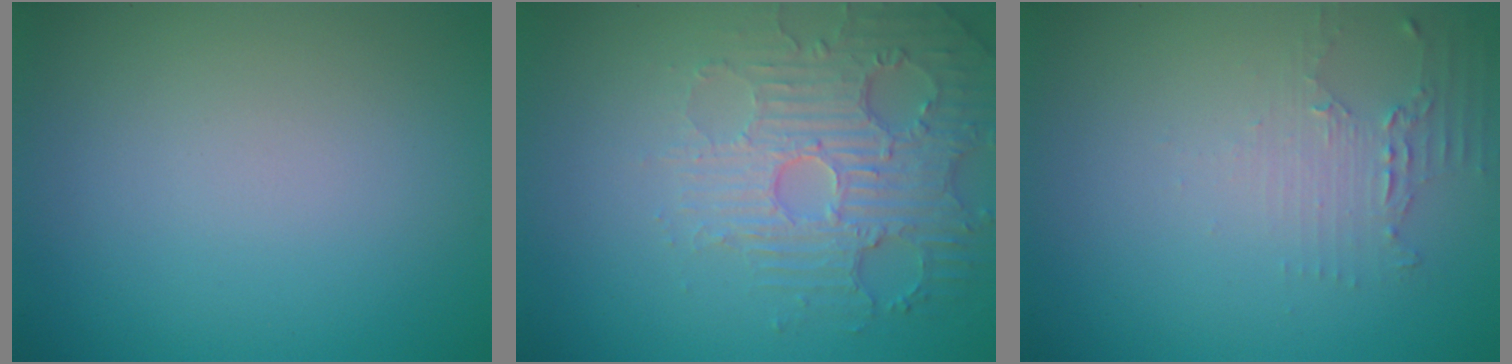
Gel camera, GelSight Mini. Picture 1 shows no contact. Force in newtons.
{"total": 5.2, "press": 3.8, "slide": 3.6}
{"total": 2.0, "press": 1.4, "slide": 1.5}